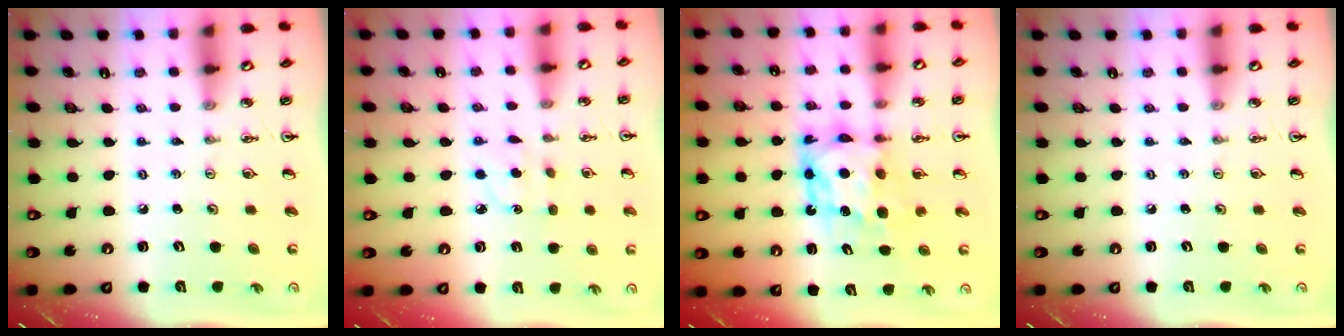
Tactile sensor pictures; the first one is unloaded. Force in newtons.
{"total": 4.4, "press": 4.4, "slide": 0.5}
{"total": 8.1, "press": 8.1, "slide": 0.8}
{"total": 0.0}